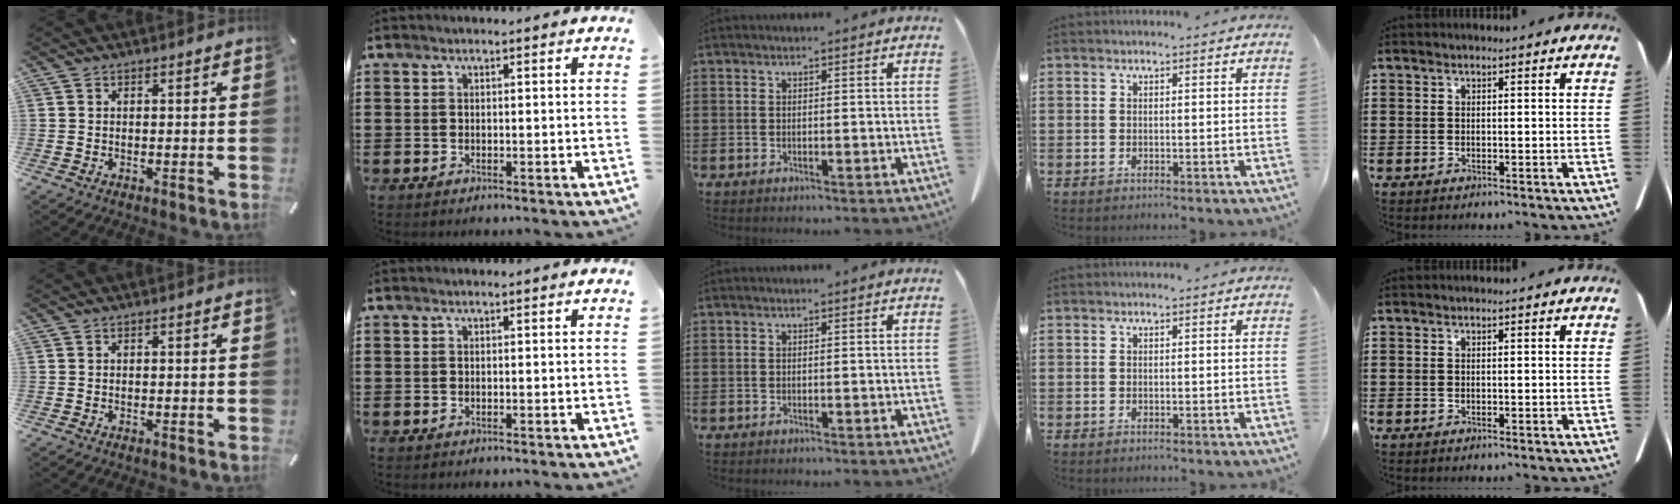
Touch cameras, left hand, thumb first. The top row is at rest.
{}